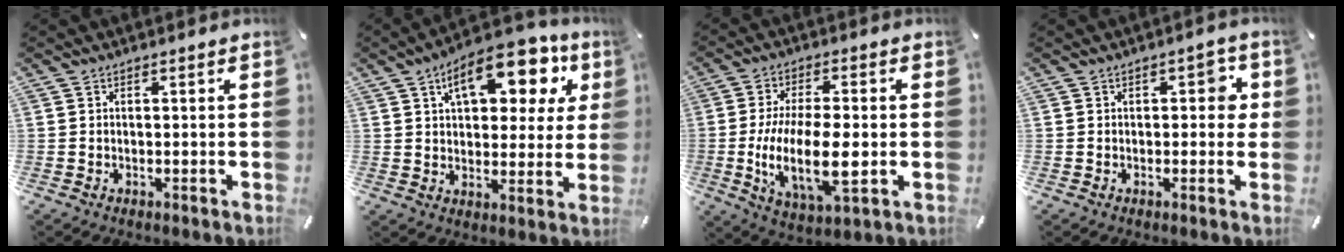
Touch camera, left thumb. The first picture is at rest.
{"total": 15.6, "force": [7.6, 7.9, 11.1], "torque": [-0.159, -0.024, 0.123]}
{"total": 15.2, "force": [-1.6, 6.4, 13.7], "torque": [-0.263, -0.013, -0.030]}
{"total": 3.8, "force": [0.5, 2.3, 3.0], "torque": [-0.029, -0.001, -0.001]}